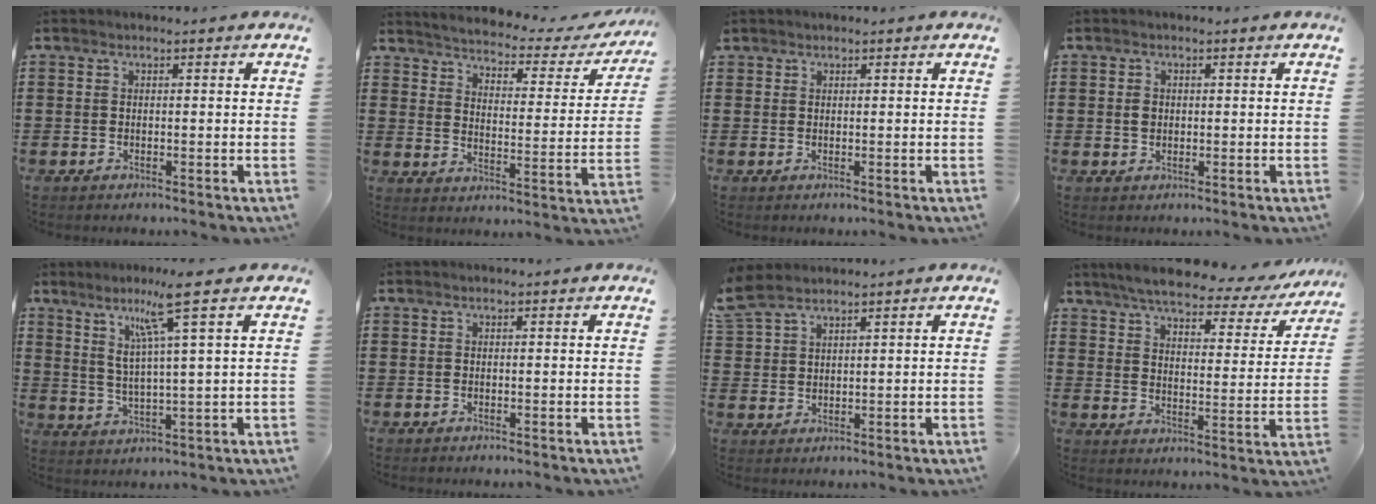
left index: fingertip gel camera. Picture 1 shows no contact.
{"total": 2.8, "force": [2.7, 0.0, 0.7], "torque": [-0.036, -0.028, 0.035]}
{"total": 0.7, "force": [0.6, 0.4, 0.0], "torque": [-0.003, 0.001, 0.012]}
{"total": 1.6, "force": [0.3, 1.2, 1.0], "torque": [-0.022, 0.007, 0.004]}
{"total": 8.3, "force": [5.1, -0.4, 6.6], "torque": [-0.133, -0.008, 0.082]}
{"total": 0.0}
{"total": 3.7, "force": [3.1, 1.5, 1.4], "torque": [-0.040, 0.000, 0.058]}
{"total": 5.9, "force": [5.3, 0.8, 2.4], "torque": [-0.073, -0.028, 0.089]}